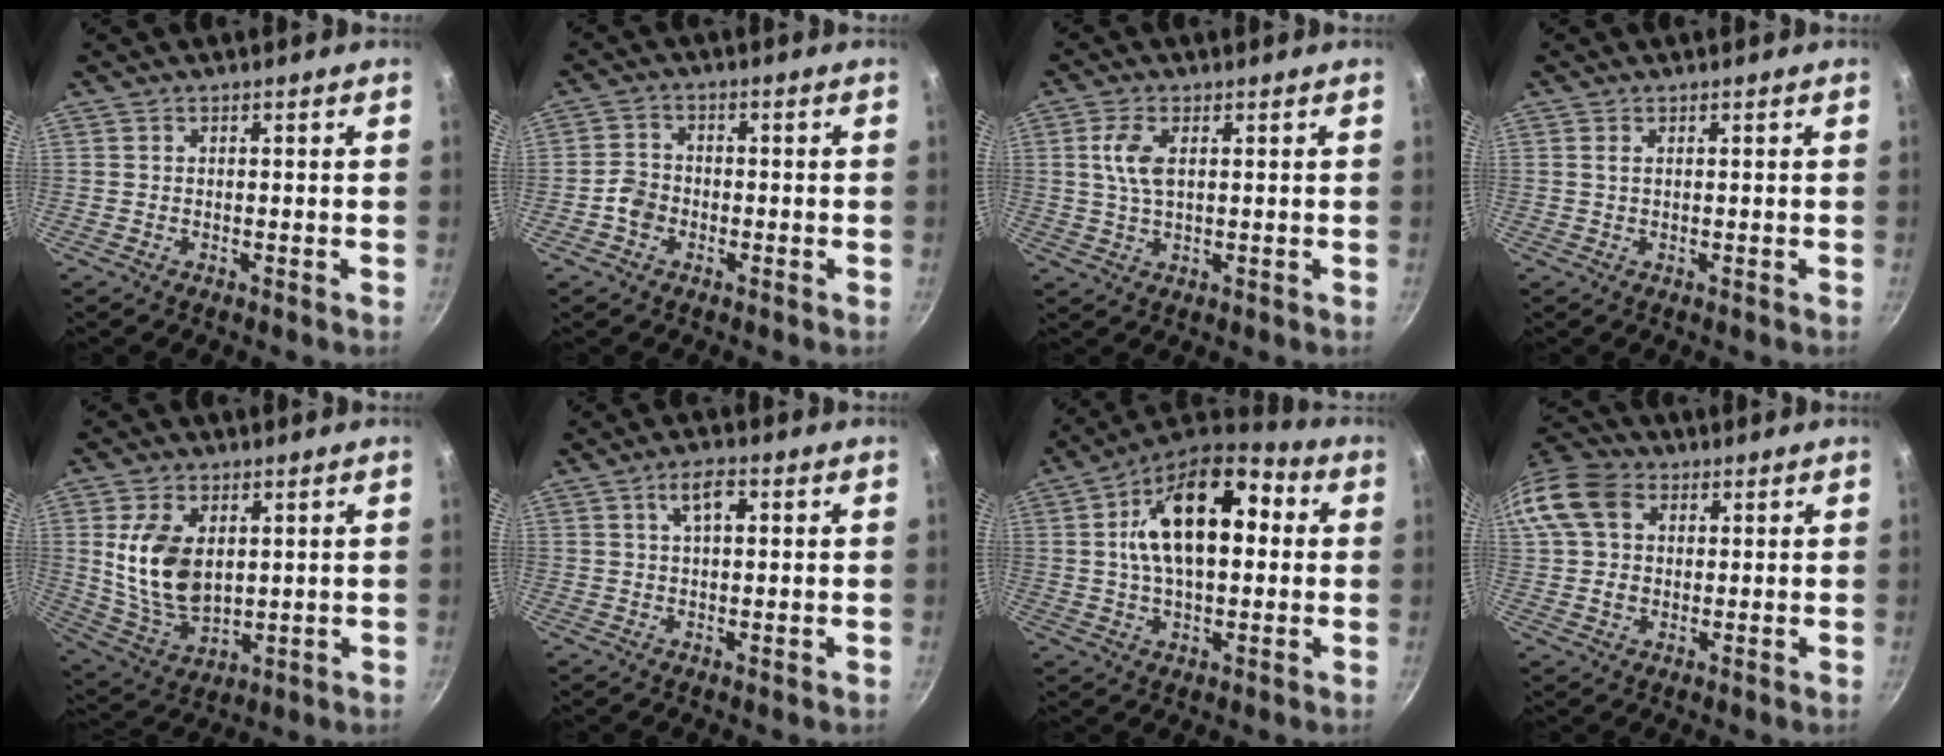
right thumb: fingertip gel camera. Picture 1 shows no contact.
{"total": 3.7, "force": [-1.6, 3.0, 1.6], "torque": [-0.018, 0.020, -0.035]}
{"total": 5.4, "force": [1.3, 2.6, 4.6], "torque": [-0.095, 0.001, 0.026]}
{"total": 0.7, "force": [0.3, 0.3, 0.6], "torque": [-0.013, 0.001, 0.007]}
{"total": 13.2, "force": [2.5, 8.2, 9.9], "torque": [-0.178, -0.026, 0.064]}
{"total": 4.8, "force": [1.6, 2.0, 4.1], "torque": [-0.066, 0.005, 0.025]}
{"total": 19.4, "force": [3.3, 10.9, 15.7], "torque": [-0.244, 0.026, 0.037]}
{"total": 12.7, "force": [3.5, 9.6, 7.6], "torque": [-0.145, 0.014, 0.051]}